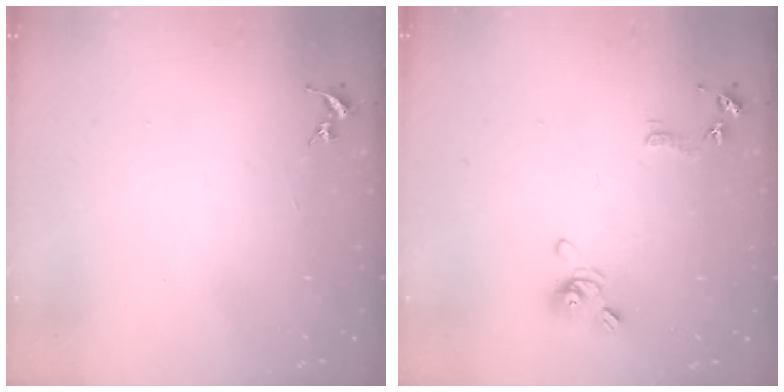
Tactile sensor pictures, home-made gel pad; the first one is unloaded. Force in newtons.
{"total": 10.0, "press": 9.9, "slide": 1.2}